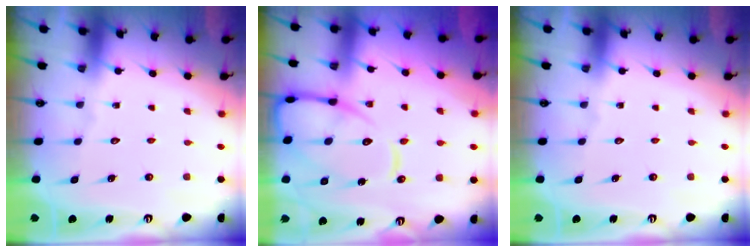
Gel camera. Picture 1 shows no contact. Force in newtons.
{"total": 13.6, "press": 13.5, "slide": 1.2}
{"total": 0.0}